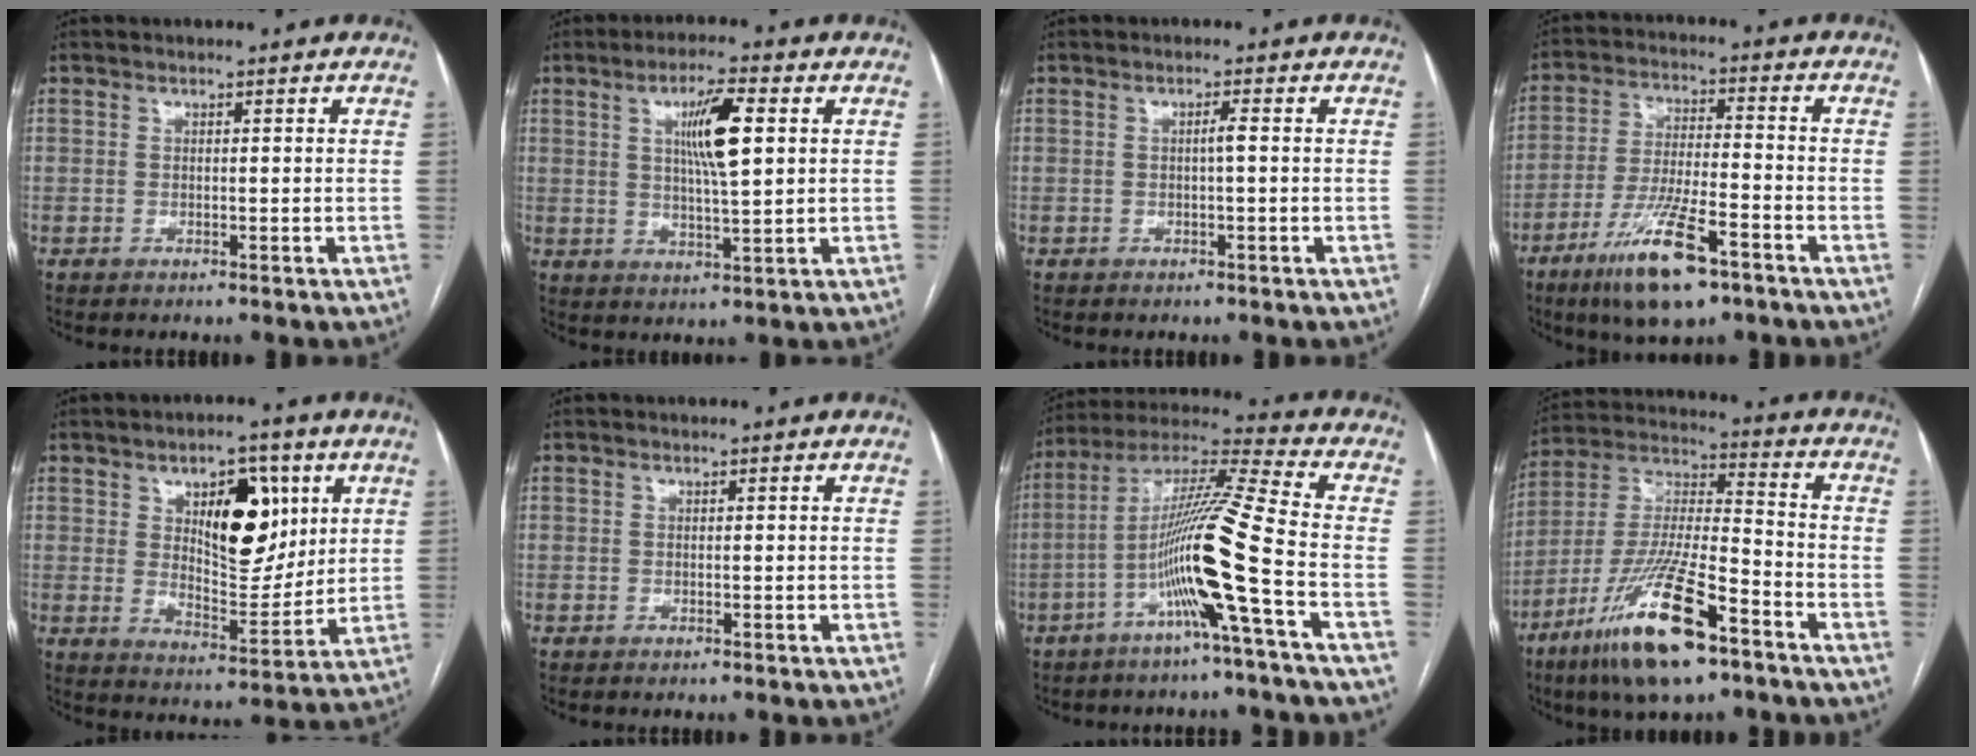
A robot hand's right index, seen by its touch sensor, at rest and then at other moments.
{"total": 8.1, "force": [2.3, 0.9, 7.8], "torque": [-0.139, 0.003, 0.041]}
{"total": 1.1, "force": [-0.1, -0.1, 1.1], "torque": [-0.019, 0.001, -0.001]}
{"total": 12.6, "force": [-7.6, 2.4, 9.7], "torque": [-0.192, -0.021, -0.130]}
{"total": 11.7, "force": [4.5, 5.3, 9.4], "torque": [-0.142, 0.003, 0.080]}
{"total": 0.0}
{"total": 14.7, "force": [-4.8, -2.1, 13.7], "torque": [-0.257, 0.002, -0.100]}
{"total": 18.3, "force": [-10.8, 3.1, 14.5], "torque": [-0.314, -0.038, -0.197]}